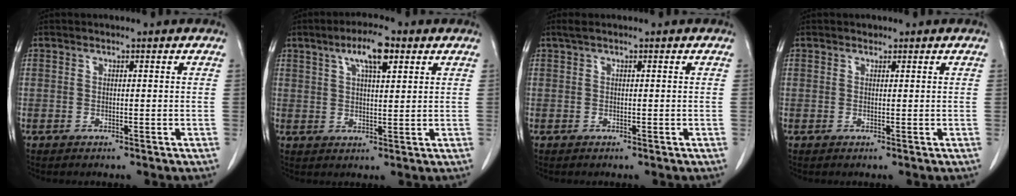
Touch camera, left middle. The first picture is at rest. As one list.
[{"total": 6.7, "force": [3.6, 1.4, 5.5], "torque": [-0.100, 0.008, 0.061]}, {"total": 0.8, "force": [0.4, 0.1, 0.7], "torque": [-0.017, 0.015, 0.008]}, {"total": 0.6, "force": [0.5, 0.2, 0.1], "torque": [-0.006, -0.004, 0.006]}]